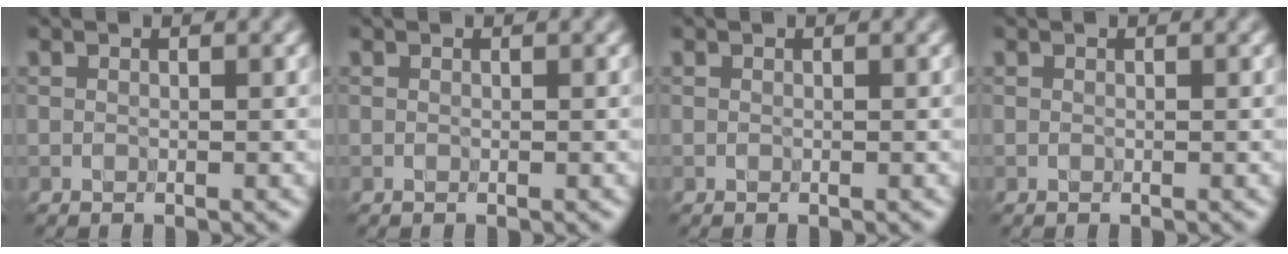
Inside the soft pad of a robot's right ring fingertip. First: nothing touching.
{"total": 0.0}
{"total": 0.0}
{"total": 0.0}